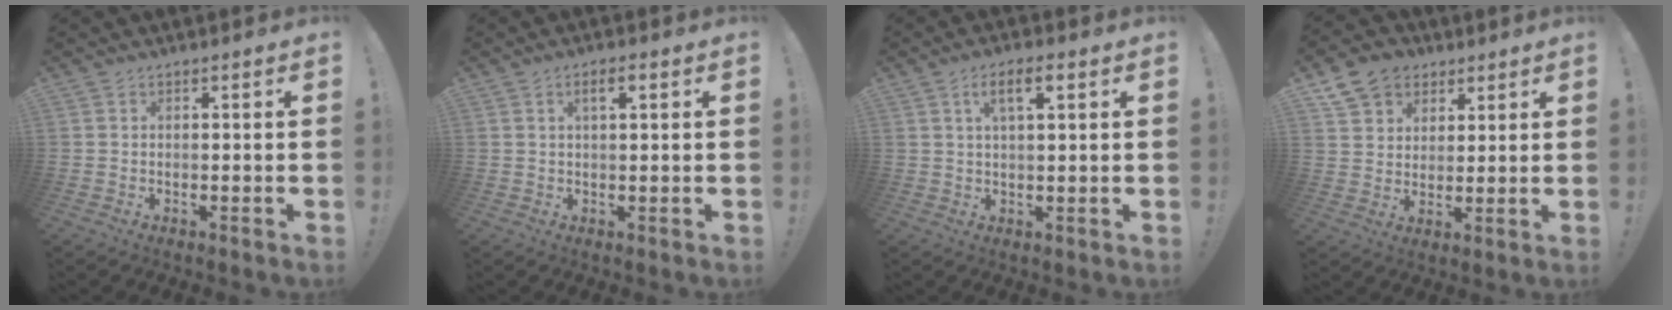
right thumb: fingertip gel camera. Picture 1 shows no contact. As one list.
[{"total": 3.3, "force": [1.4, 0.7, 2.9], "torque": [-0.046, -0.001, 0.018]}, {"total": 5.8, "force": [2.4, 1.6, 5.0], "torque": [-0.079, -0.001, 0.034]}, {"total": 10.8, "force": [6.0, 8.3, 3.4], "torque": [-0.057, -0.027, 0.121]}]